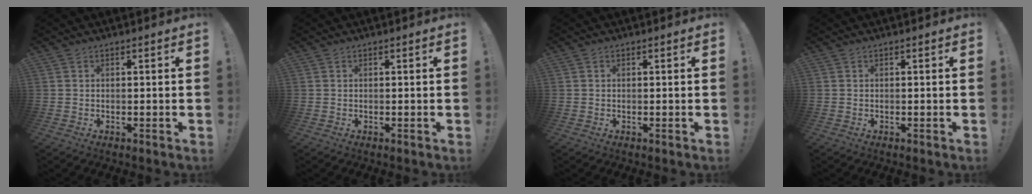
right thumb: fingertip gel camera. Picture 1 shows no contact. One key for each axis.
{"total": 0.0}
{"total": 0.0}
{"total": 0.0}